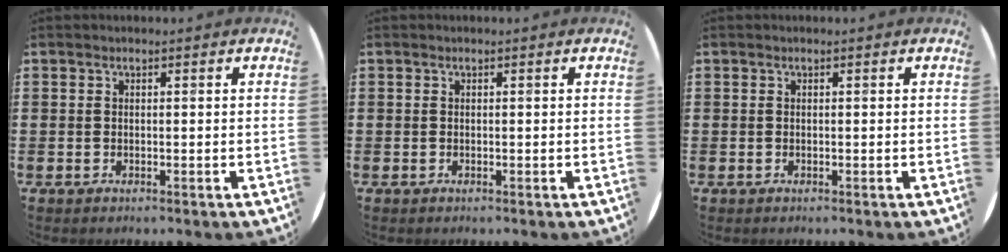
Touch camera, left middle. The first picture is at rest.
{"total": 0.0}
{"total": 0.0}